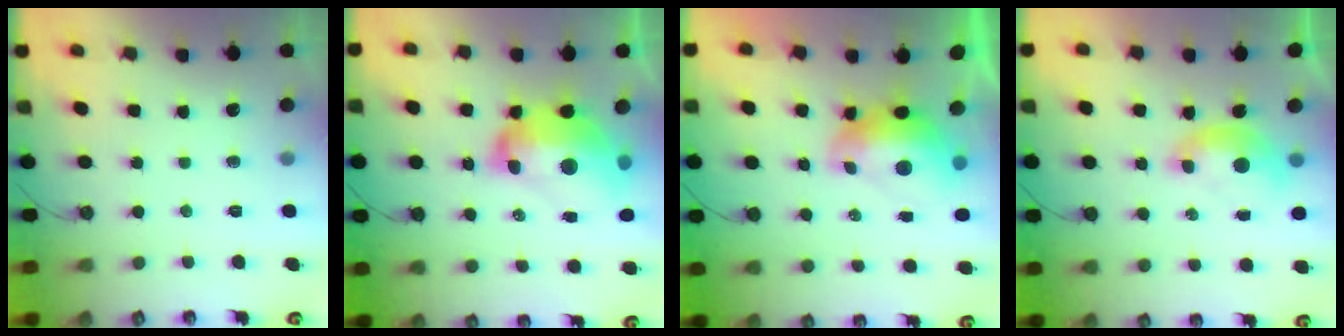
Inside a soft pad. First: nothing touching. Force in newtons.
{"total": 12.2, "press": 12.1, "slide": 1.3}
{"total": 2.9, "press": 2.8, "slide": 0.7}
{"total": 1.8, "press": 1.7, "slide": 0.7}